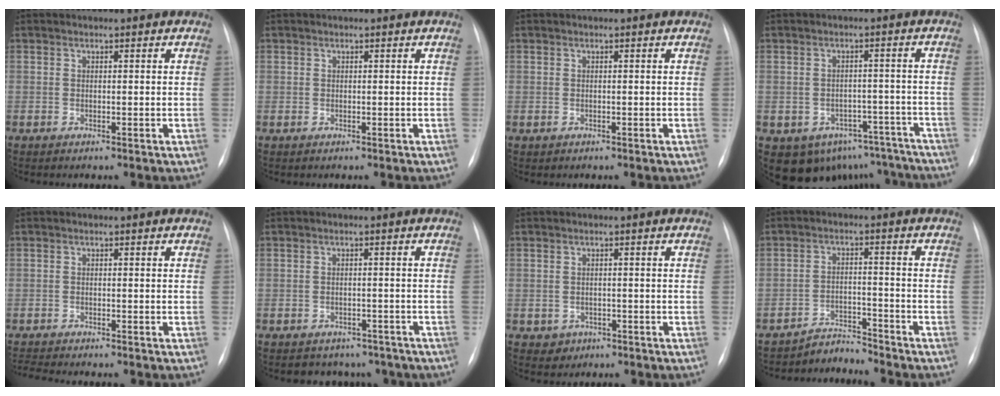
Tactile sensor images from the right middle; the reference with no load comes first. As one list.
[{"total": 0.6, "force": [0.0, 0.5, -0.1], "torque": [0.006, 0.004, -0.003]}, {"total": 0.0}, {"total": 12.8, "force": [-9.6, 8.0, 2.8], "torque": [-0.026, 0.031, -0.102]}, {"total": 3.2, "force": [-3.1, -0.2, 0.9], "torque": [-0.021, -0.011, -0.047]}, {"total": 6.5, "force": [-5.3, 3.7, 0.5], "torque": [0.004, 0.012, -0.056]}, {"total": 2.1, "force": [-1.0, 1.9, 0.2], "torque": [-0.005, 0.005, -0.007]}, {"total": 3.9, "force": [-3.7, -0.3, -1.2], "torque": [0.020, -0.006, -0.058]}]